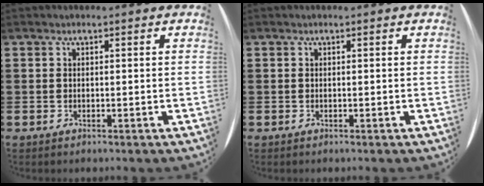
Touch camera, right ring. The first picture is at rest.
{"total": 0.0}